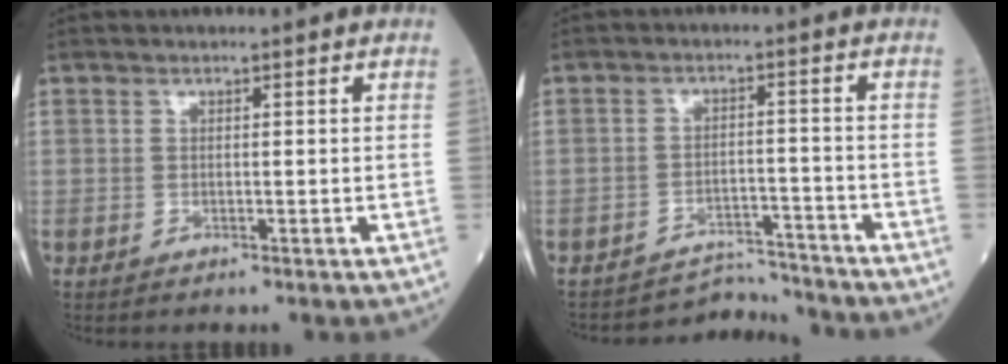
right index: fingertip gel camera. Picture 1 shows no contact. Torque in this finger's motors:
{"motor_torque": [-0.11, -0.19, -0.27, -0.08]}